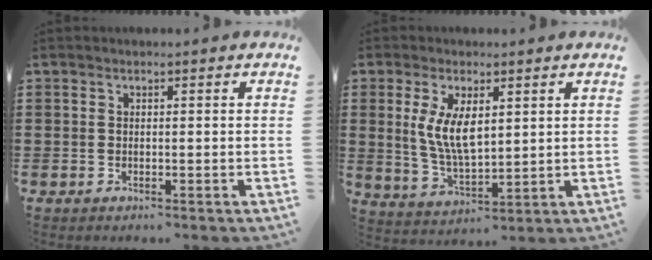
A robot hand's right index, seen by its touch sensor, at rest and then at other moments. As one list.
[{"total": 6.8, "force": [1.6, 3.2, 5.8], "torque": [-0.126, 0.003, 0.027]}]